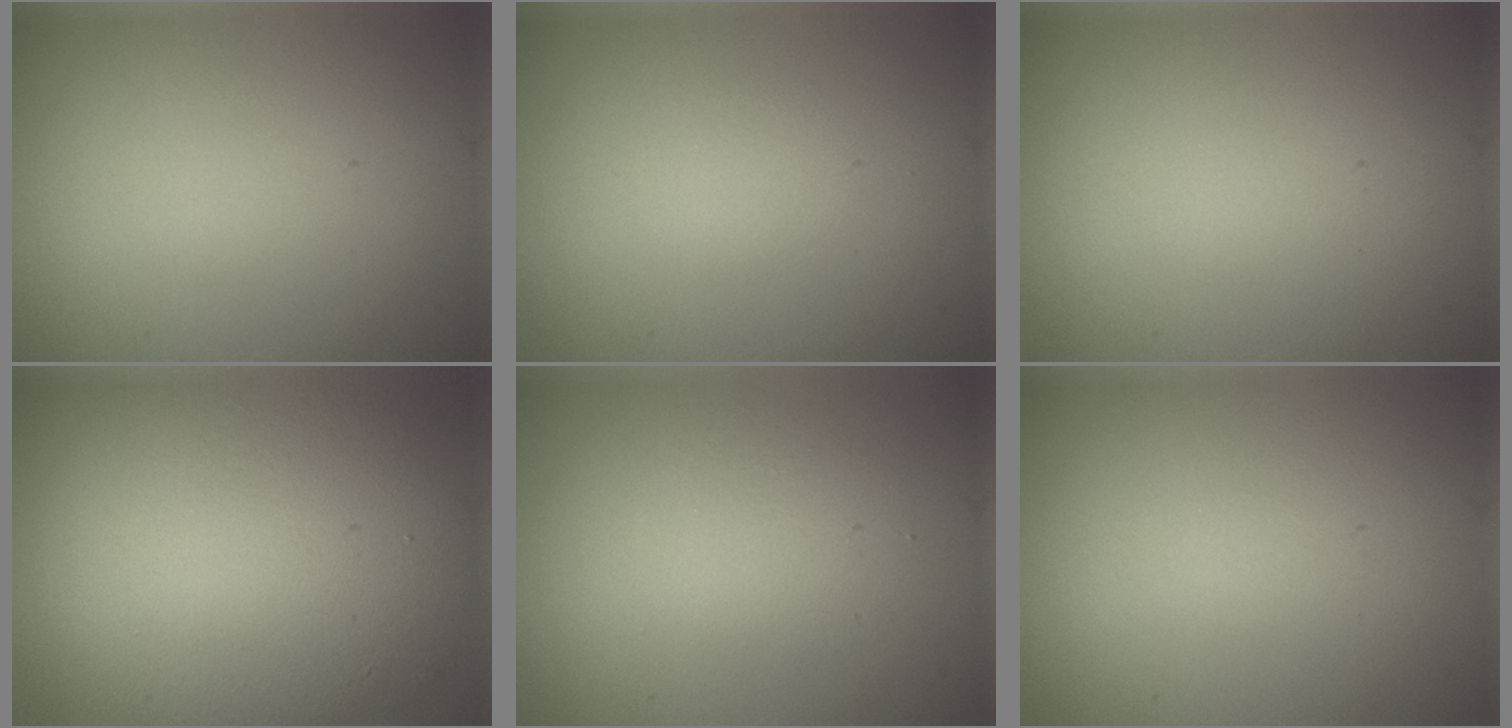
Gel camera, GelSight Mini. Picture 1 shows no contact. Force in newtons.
{"total": 1.0, "press": 0.9, "slide": 0.1}
{"total": 0.0}
{"total": 12.4, "press": 12.4, "slide": 0.5}
{"total": 2.5, "press": 2.5, "slide": 0.2}
{"total": 0.0}